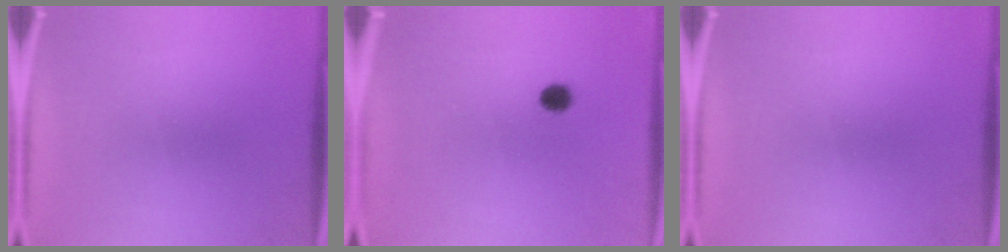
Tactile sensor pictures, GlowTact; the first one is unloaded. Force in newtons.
{"total": 2.6}
{"total": 0.0}